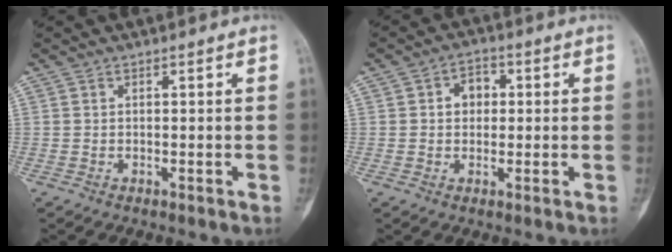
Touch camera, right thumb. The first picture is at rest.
{"total": 4.5, "force": [0.6, 3.6, 2.6], "torque": [-0.018, 0.011, 0.003]}